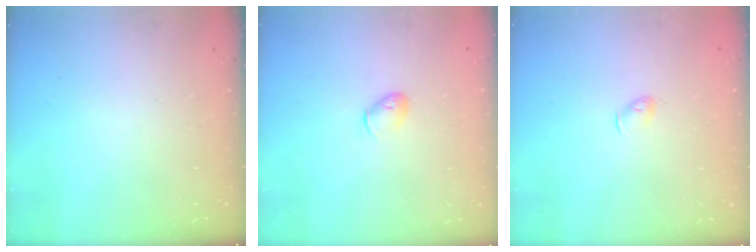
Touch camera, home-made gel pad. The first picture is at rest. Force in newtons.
{"total": 5.5, "press": 5.4, "slide": 1.1}
{"total": 3.9, "press": 3.8, "slide": 0.8}